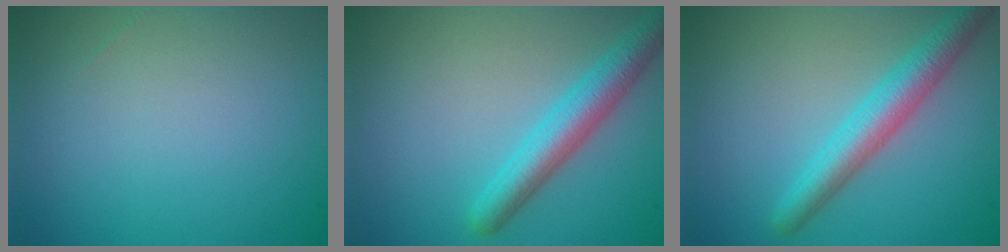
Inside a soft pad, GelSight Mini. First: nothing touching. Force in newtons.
{"total": 4.0, "press": 4.0, "slide": 0.1}
{"total": 4.1, "press": 4.1, "slide": 0.1}